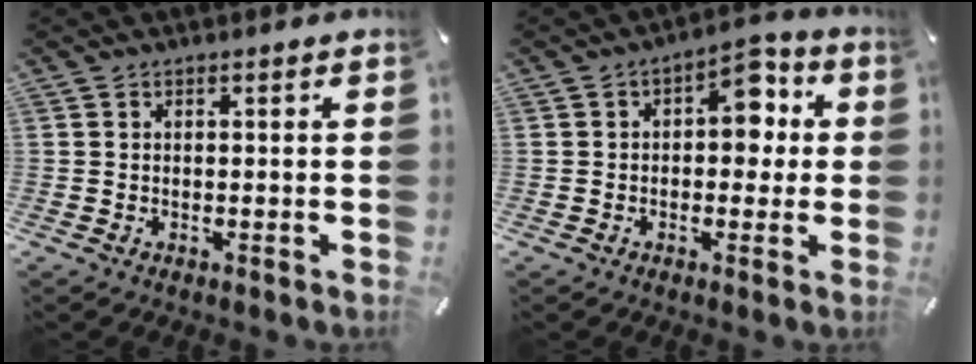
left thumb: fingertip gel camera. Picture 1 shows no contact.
{"total": 7.9, "force": [1.3, 5.0, 5.9], "torque": [-0.060, -0.007, 0.010]}